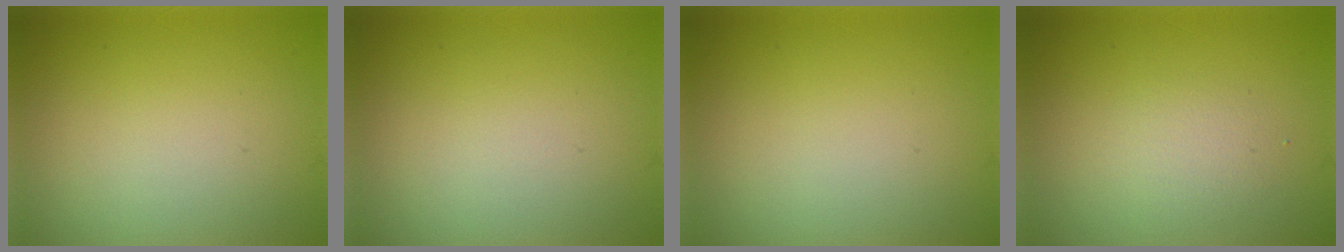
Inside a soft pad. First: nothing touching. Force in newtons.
{"total": 0.0}
{"total": 0.0}
{"total": 1.6, "press": 1.6, "slide": 0.1}